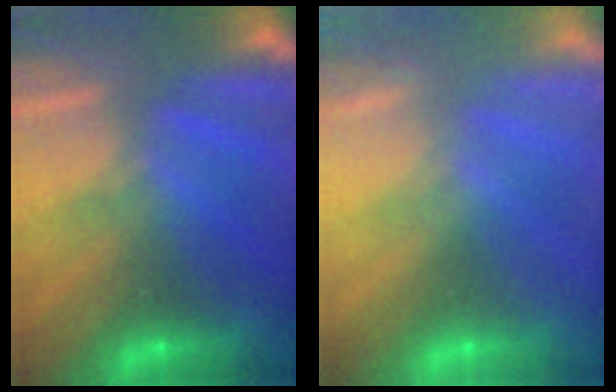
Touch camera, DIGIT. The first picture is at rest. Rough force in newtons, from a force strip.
{"total": 2.4}